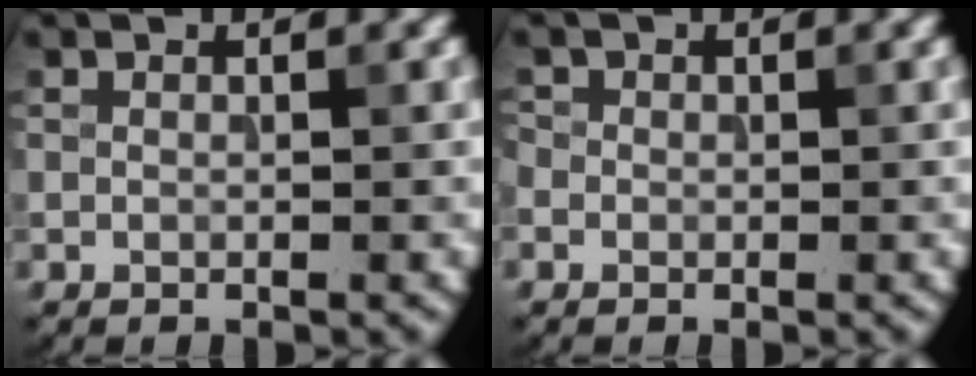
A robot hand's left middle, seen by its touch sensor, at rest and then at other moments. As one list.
[{"total": 0.9, "force": [0.0, 0.9, 0.2], "torque": [-0.006, -0.003, -0.005]}]